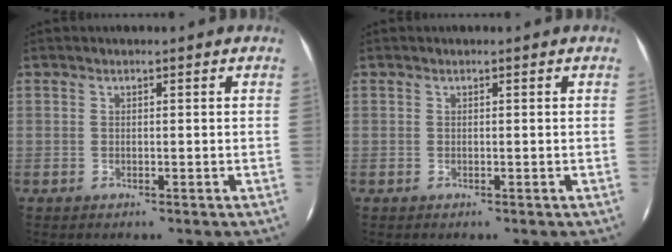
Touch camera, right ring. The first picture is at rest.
{"total": 0.0}